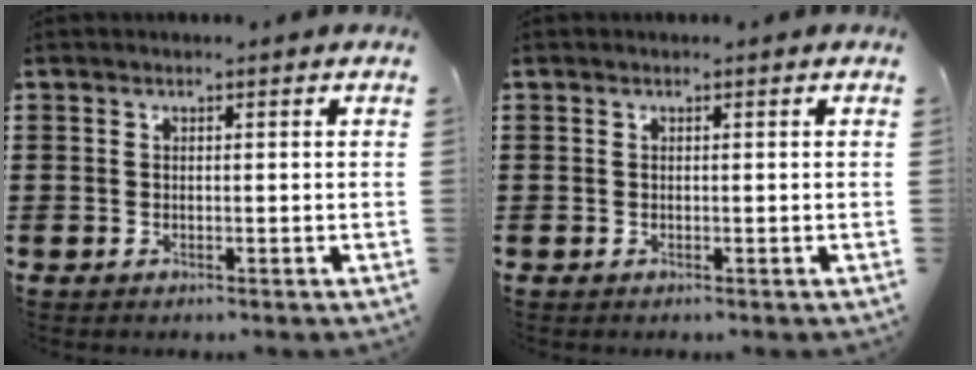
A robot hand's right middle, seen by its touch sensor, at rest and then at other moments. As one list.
[{"total": 0.0}]